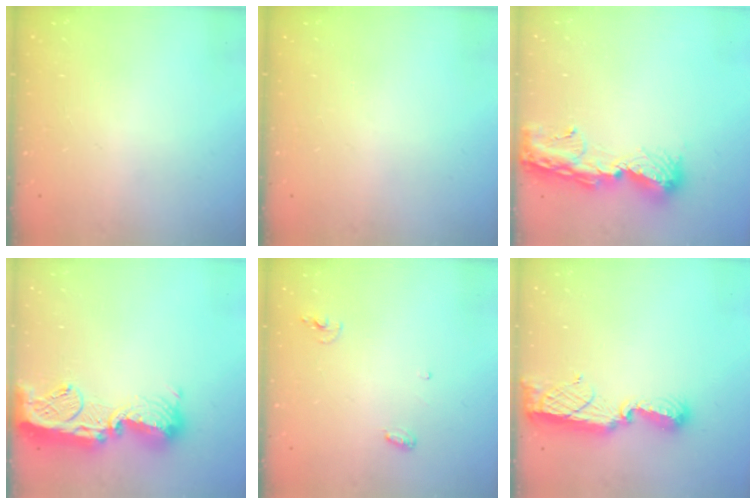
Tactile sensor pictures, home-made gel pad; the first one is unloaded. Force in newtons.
{"total": 0.0}
{"total": 12.9, "press": 12.9, "slide": 1.3}
{"total": 16.6, "press": 16.6, "slide": 1.4}
{"total": 5.4, "press": 5.2, "slide": 1.4}
{"total": 9.9, "press": 9.9, "slide": 0.8}